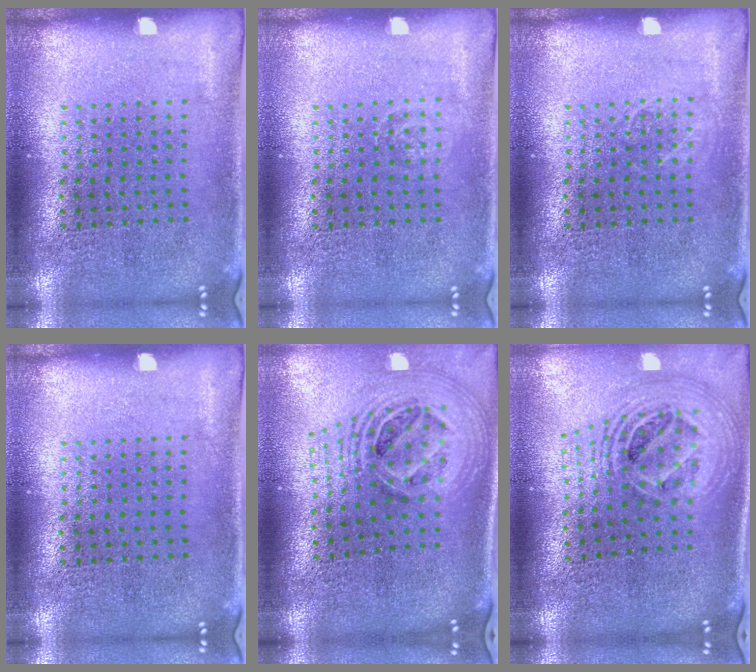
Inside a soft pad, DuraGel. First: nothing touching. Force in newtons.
{"total": 0.8, "press": 0.7, "slide": 0.1}
{"total": 0.9, "press": 0.8, "slide": 0.2}
{"total": 0.0}
{"total": 2.7, "press": 1.9, "slide": 1.9}
{"total": 2.5, "press": 1.9, "slide": 1.7}